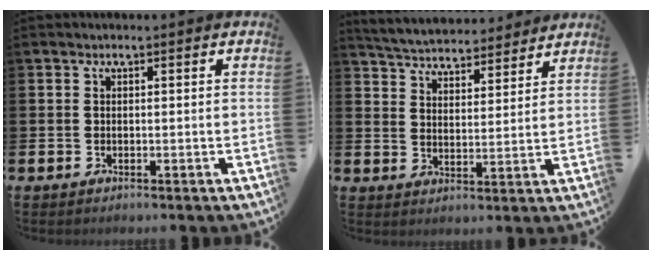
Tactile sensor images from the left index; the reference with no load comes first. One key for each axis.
{"total": 5.2, "fx": 5.1, "fy": 1.0, "fz": 0.2, "tx": -0.033, "ty": -0.033, "tz": 0.089}